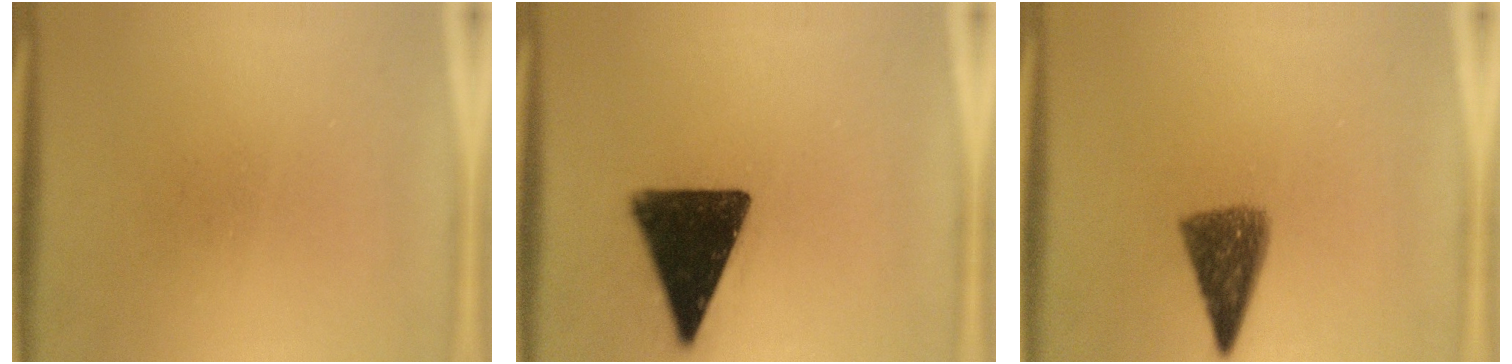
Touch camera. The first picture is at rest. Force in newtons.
{"total": 15.9}
{"total": 7.3}